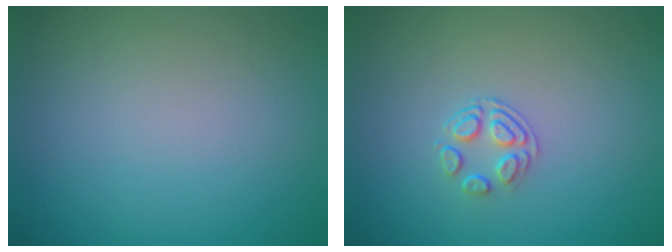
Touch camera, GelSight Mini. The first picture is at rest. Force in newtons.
{"total": 1.8, "press": 1.2, "slide": 1.4}